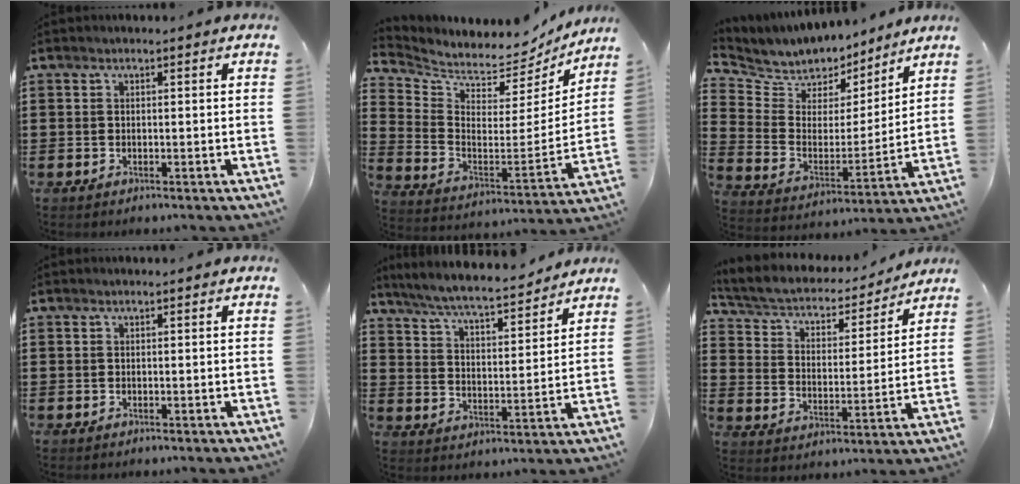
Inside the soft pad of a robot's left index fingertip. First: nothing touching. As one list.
[{"total": 4.8, "force": [4.6, 1.1, -0.2], "torque": [-0.034, -0.054, 0.077]}, {"total": 6.1, "force": [5.3, 2.9, -0.3], "torque": [-0.041, -0.043, 0.094]}, {"total": 0.0}, {"total": 6.2, "force": [5.8, 0.2, 2.2], "torque": [-0.067, -0.037, 0.098]}, {"total": 3.7, "force": [3.2, 1.3, 1.3], "torque": [-0.047, -0.026, 0.047]}]